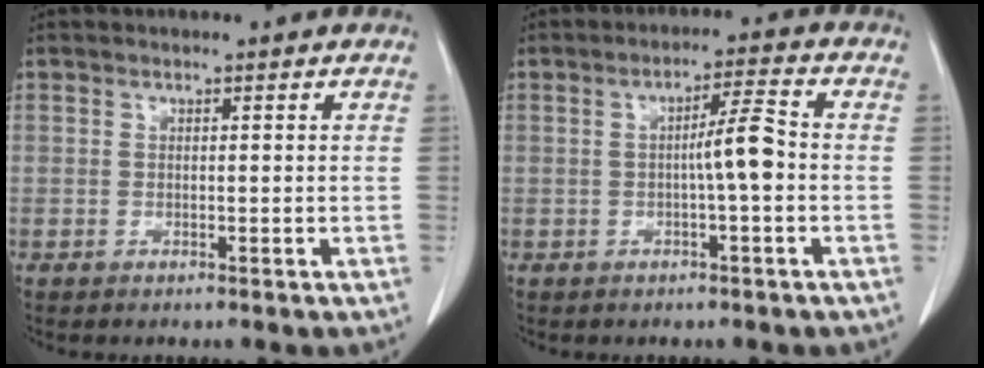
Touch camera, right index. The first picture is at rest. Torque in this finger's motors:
{"motor_torque": [0.68, -0.13, 0.44, 0.08]}